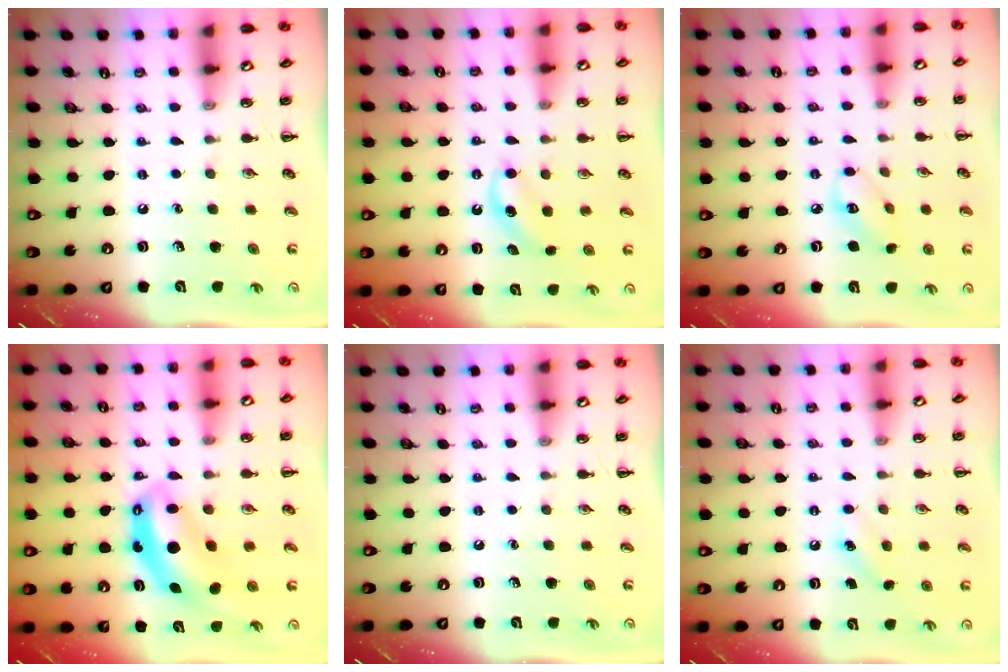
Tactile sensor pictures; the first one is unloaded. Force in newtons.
{"total": 5.0, "press": 4.8, "slide": 1.5}
{"total": 5.1, "press": 5.1, "slide": 0.6}
{"total": 8.3, "press": 8.0, "slide": 2.1}
{"total": 0.0}
{"total": 4.6, "press": 4.4, "slide": 1.4}